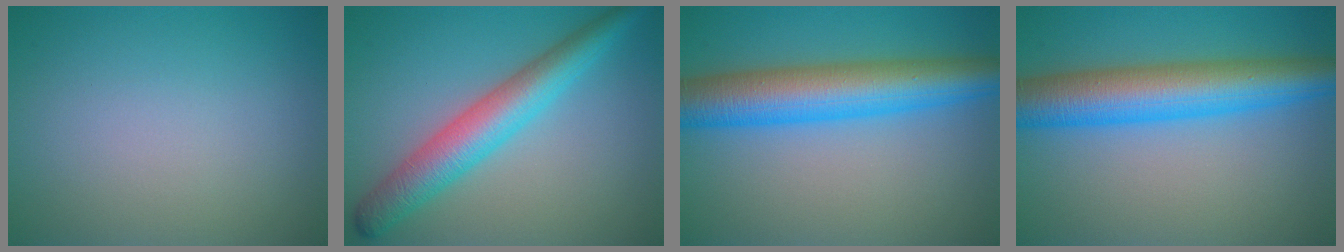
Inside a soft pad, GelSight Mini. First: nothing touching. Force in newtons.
{"total": 5.8, "press": 5.8, "slide": 0.1}
{"total": 8.6, "press": 8.6, "slide": 0.1}
{"total": 8.6, "press": 8.6, "slide": 0.1}